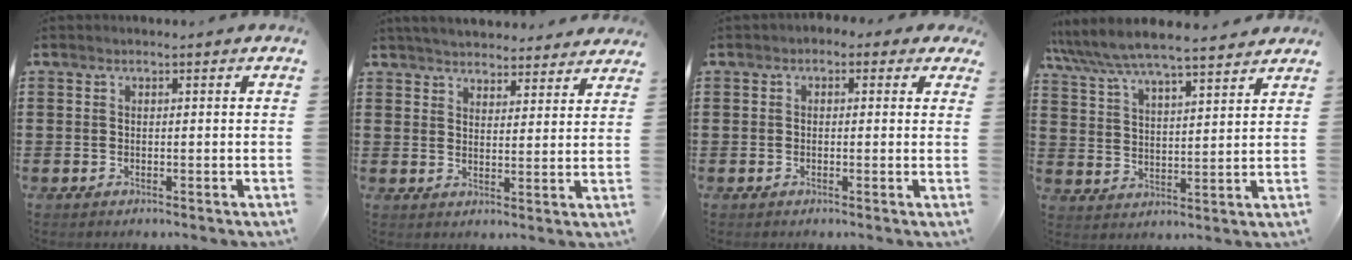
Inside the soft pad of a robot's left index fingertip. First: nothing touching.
{"total": 4.5, "force": [4.5, 0.3, 0.4], "torque": [-0.022, -0.018, 0.081]}
{"total": 1.3, "force": [-0.1, 1.0, 0.7], "torque": [-0.017, 0.007, -0.006]}
{"total": 6.5, "force": [6.2, 0.5, 2.1], "torque": [-0.066, -0.031, 0.107]}